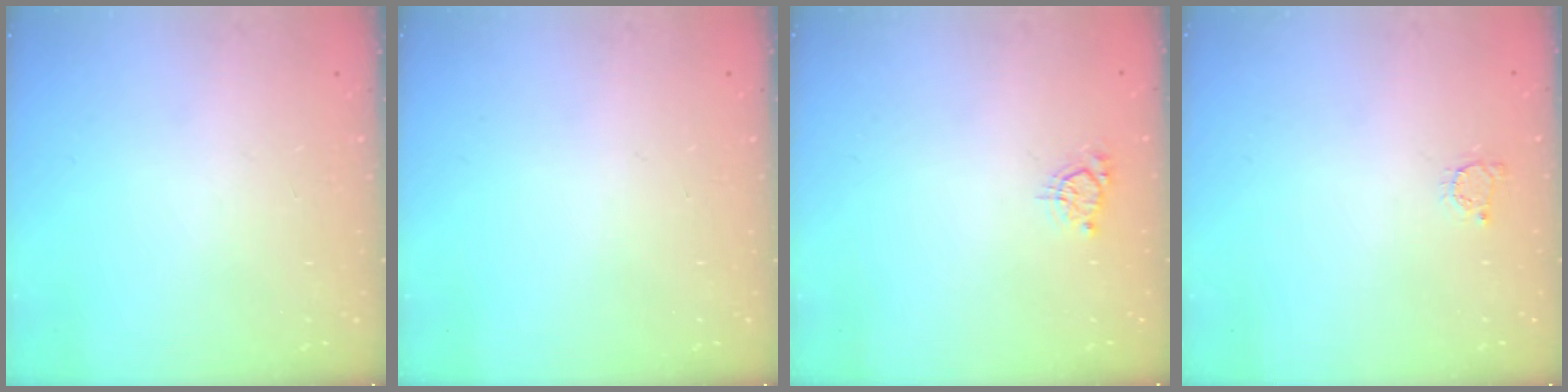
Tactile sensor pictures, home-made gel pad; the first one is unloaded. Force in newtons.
{"total": 0.0}
{"total": 4.5, "press": 4.4, "slide": 0.6}
{"total": 2.2, "press": 2.2, "slide": 0.3}